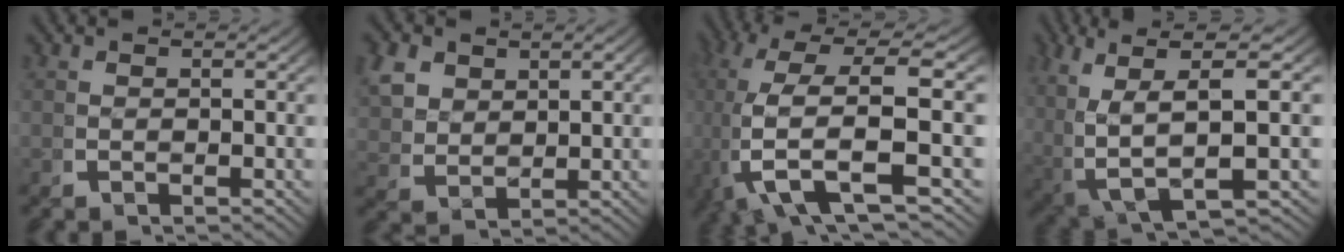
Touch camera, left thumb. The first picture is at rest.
{"total": 4.4, "force": [1.2, 3.4, 2.5], "torque": [-0.064, -0.018, 0.034]}
{"total": 11.8, "force": [0.1, 5.6, 10.4], "torque": [-0.247, -0.032, 0.014]}
{"total": 9.7, "force": [-0.3, 5.0, 8.2], "torque": [-0.161, -0.026, 0.004]}